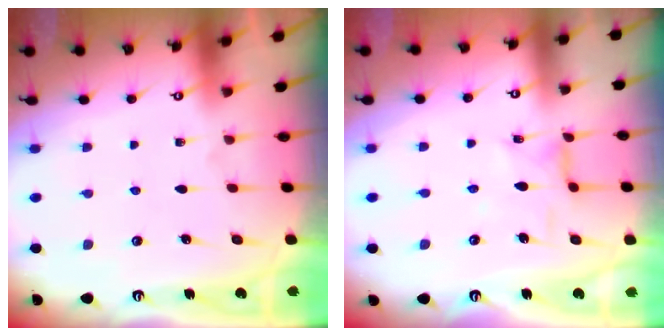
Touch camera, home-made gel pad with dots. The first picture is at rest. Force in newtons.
{"total": 3.8, "press": 3.8, "slide": 0.3}